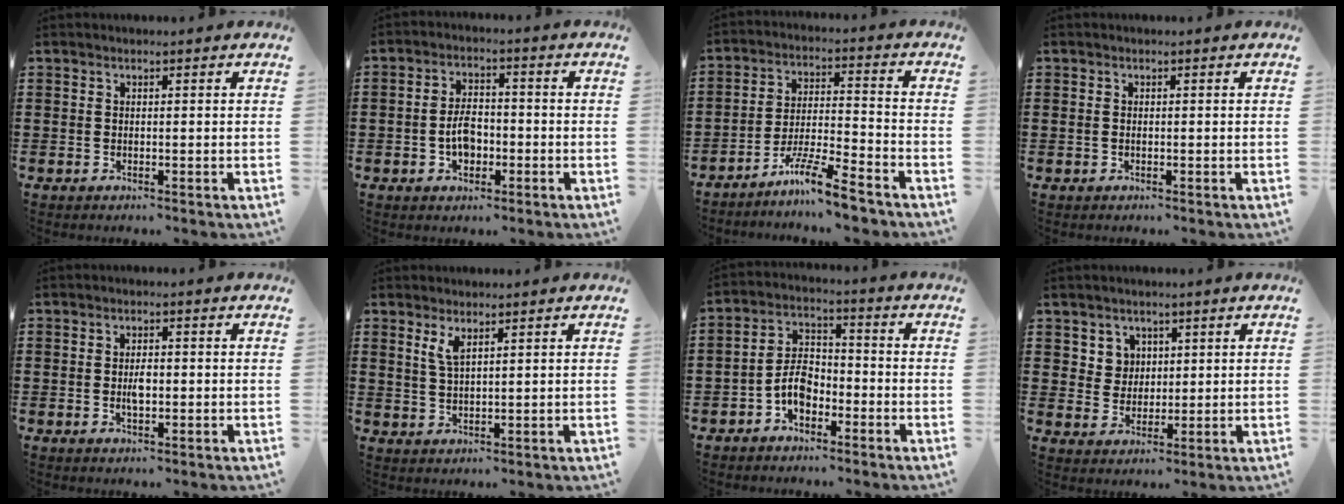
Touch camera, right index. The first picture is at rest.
{"total": 4.5, "force": [-1.3, 2.6, 3.4], "torque": [-0.061, -0.001, -0.025]}
{"total": 8.4, "force": [-7.1, 0.2, 4.6], "torque": [-0.091, 0.002, -0.137]}
{"total": 0.5, "force": [-0.1, 0.3, 0.4], "torque": [-0.010, 0.000, -0.002]}
{"total": 2.6, "force": [-0.3, 1.1, 2.3], "torque": [-0.051, -0.001, -0.008]}
{"total": 2.8, "force": [1.7, 0.8, 2.1], "torque": [-0.045, 0.003, 0.029]}
{"total": 5.3, "force": [-2.6, 3.2, 3.3], "torque": [-0.079, 0.005, -0.054]}
{"total": 3.8, "force": [1.8, 3.3, 0.5], "torque": [-0.019, 0.009, 0.033]}